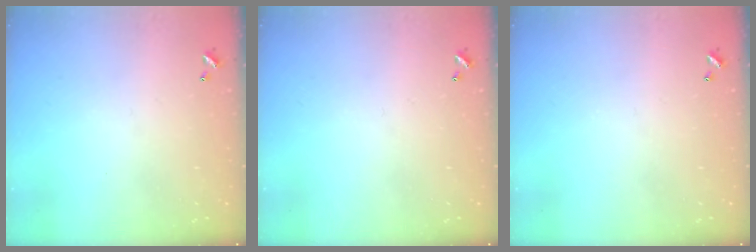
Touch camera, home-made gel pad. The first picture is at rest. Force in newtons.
{"total": 0.0}
{"total": 0.0}